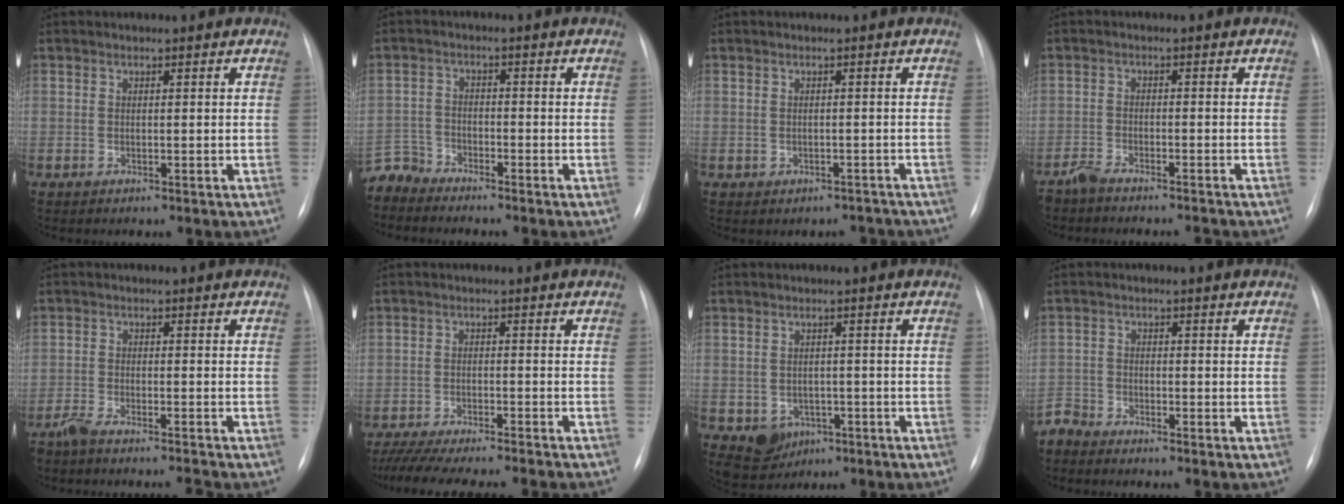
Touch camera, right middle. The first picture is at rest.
{"total": 4.0, "force": [-3.9, 0.4, -0.9], "torque": [0.017, -0.007, -0.077]}
{"total": 2.4, "force": [-1.8, 1.5, 0.2], "torque": [-0.002, 0.018, -0.019]}
{"total": 3.7, "force": [-3.5, 0.3, 1.1], "torque": [-0.022, -0.009, -0.063]}
{"total": 4.2, "force": [-3.9, -0.5, 1.4], "torque": [-0.028, -0.011, -0.069]}
{"total": 15.9, "force": [-14.2, 0.7, 7.1], "torque": [-0.117, -0.027, -0.205]}
{"total": 4.9, "force": [-2.0, 4.1, 1.6], "torque": [-0.026, 0.006, -0.016]}
{"total": 2.8, "force": [-2.7, 0.2, -0.5], "torque": [0.014, -0.010, -0.056]}